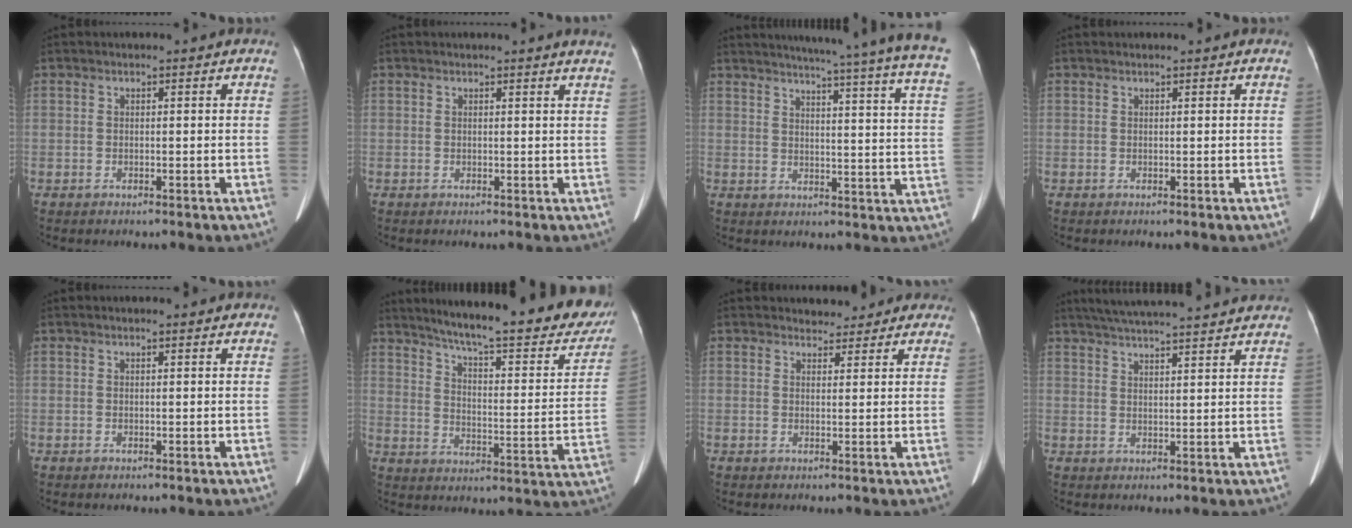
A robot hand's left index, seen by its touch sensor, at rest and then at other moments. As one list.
[{"total": 3.1, "force": [3.0, -0.4, 1.0], "torque": [-0.015, -0.005, 0.019]}, {"total": 25.2, "force": [21.9, -1.2, 12.4], "torque": [-0.177, -0.082, 0.248]}, {"total": 0.8, "force": [0.7, -0.1, 0.2], "torque": [-0.010, 0.009, 0.013]}, {"total": 2.2, "force": [2.1, 0.3, 0.8], "torque": [-0.016, 0.010, 0.019]}, {"total": 26.8, "force": [22.6, 3.6, 14.0], "torque": [-0.205, -0.058, 0.286]}, {"total": 4.6, "force": [4.1, 2.1, 0.1], "torque": [0.009, 0.009, 0.043]}, {"total": 19.1, "force": [17.4, 1.1, 7.8], "torque": [-0.131, 0.025, 0.230]}]